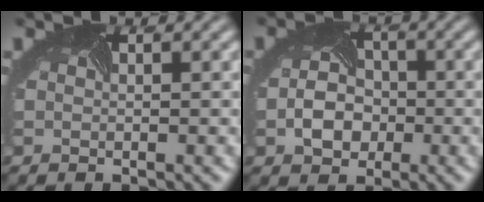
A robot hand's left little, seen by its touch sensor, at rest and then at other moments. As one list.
[{"total": 3.2, "force": [-1.1, 2.7, 1.4], "torque": [-0.033, -0.001, -0.022]}]